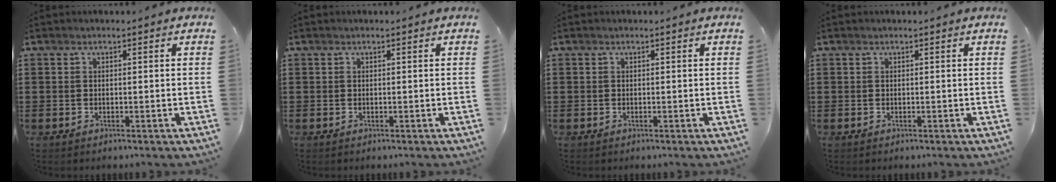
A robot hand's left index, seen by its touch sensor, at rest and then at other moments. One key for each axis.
{"total": 0.0}
{"total": 0.0}
{"total": 0.0}